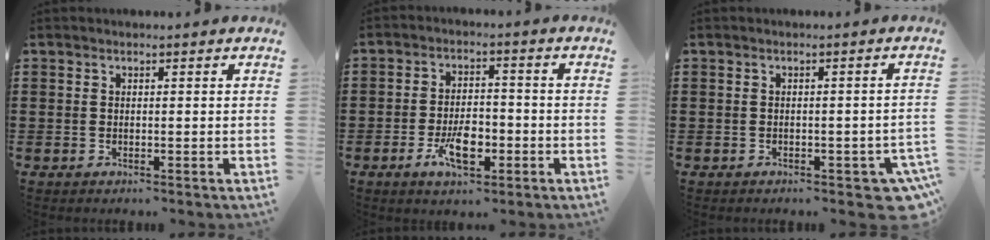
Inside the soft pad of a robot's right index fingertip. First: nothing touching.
{"total": 6.5, "force": [-2.6, 3.0, 5.2], "torque": [-0.093, 0.000, -0.048]}
{"total": 2.2, "force": [-1.8, 0.5, 1.0], "torque": [-0.017, 0.001, -0.036]}